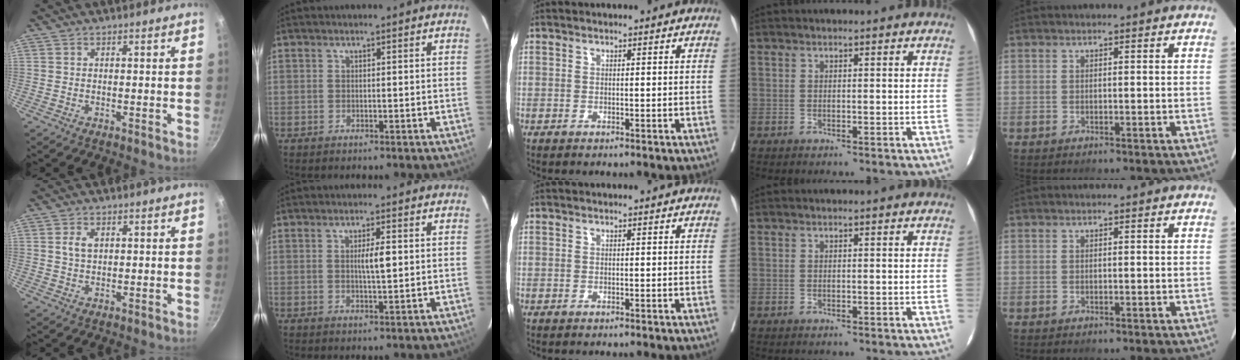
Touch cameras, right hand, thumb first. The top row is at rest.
{"thumb": {"total": 3.2, "force": [0.8, 2.1, 2.3], "torque": [-0.041, 0.000, 0.017]}, "index": {"total": 3.2, "force": [0.4, 0.3, 3.2], "torque": [-0.056, -0.001, 0.006]}}